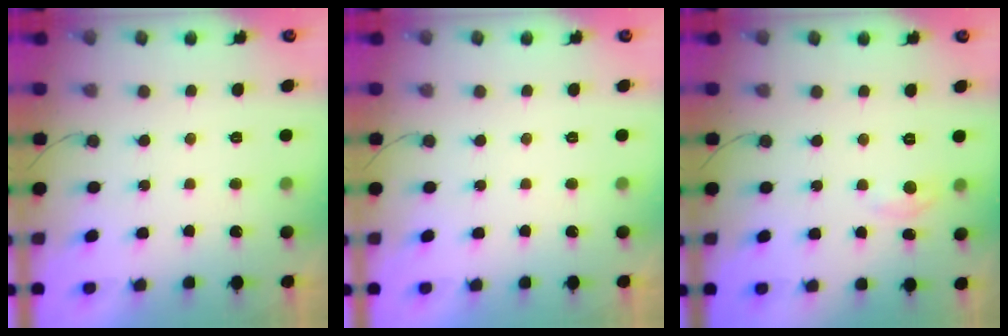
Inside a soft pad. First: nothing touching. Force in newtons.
{"total": 0.0}
{"total": 3.6, "press": 3.6, "slide": 0.4}